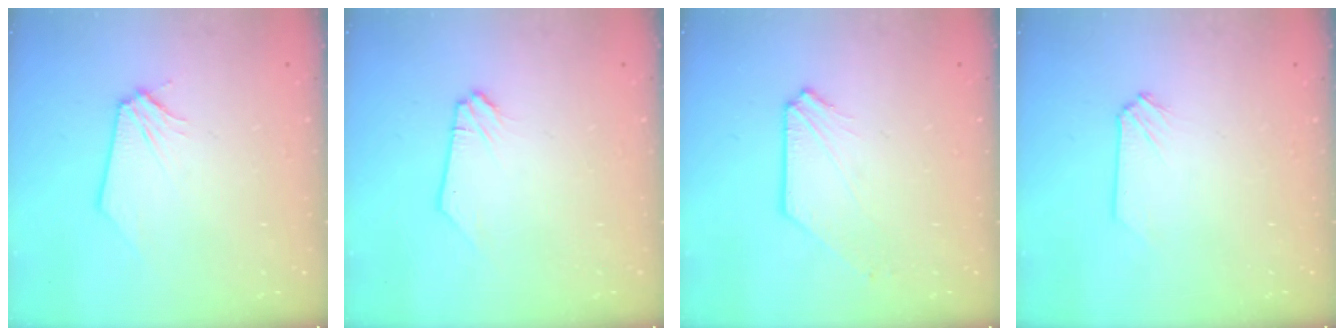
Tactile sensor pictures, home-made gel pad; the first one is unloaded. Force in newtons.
{"total": 0.0}
{"total": 1.4, "press": 1.4, "slide": 0.0}
{"total": 0.0}